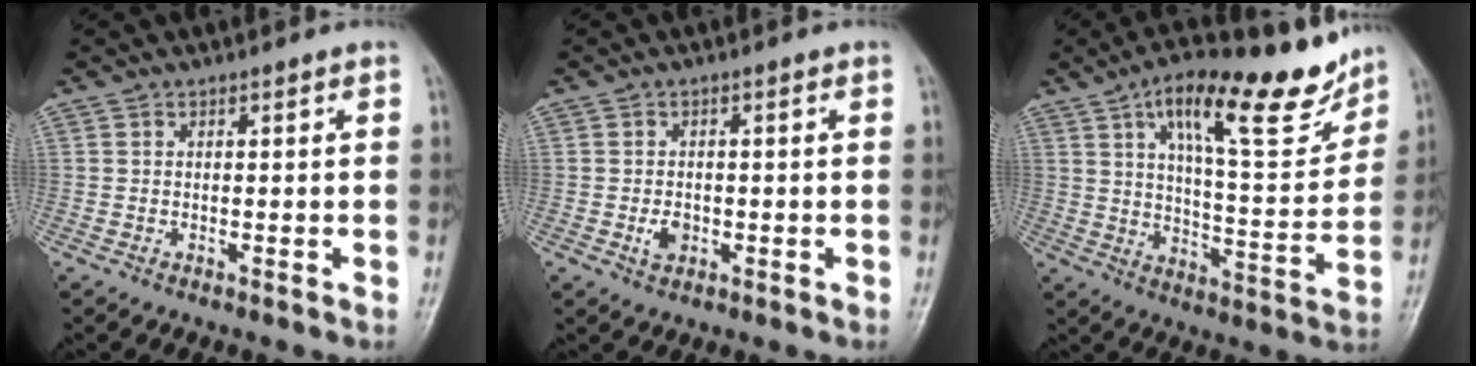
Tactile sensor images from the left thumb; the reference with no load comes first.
{"total": 2.7, "force": [-0.7, 2.0, 1.7], "torque": [-0.024, 0.001, -0.010]}
{"total": 20.5, "force": [12.7, 6.6, 14.8], "torque": [-0.181, -0.052, 0.198]}